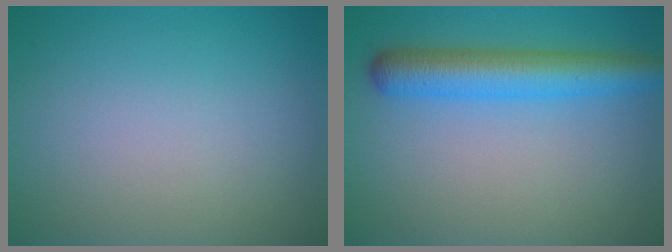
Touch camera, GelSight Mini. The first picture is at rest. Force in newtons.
{"total": 5.2, "press": 5.2, "slide": 0.1}